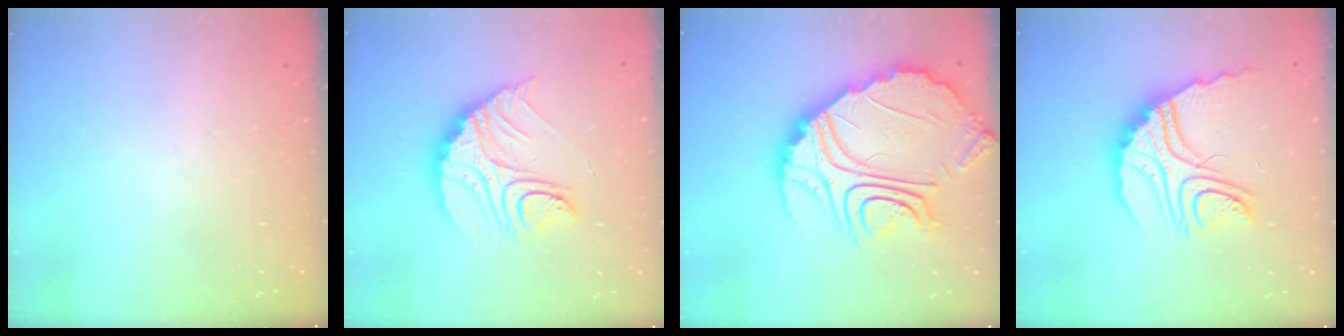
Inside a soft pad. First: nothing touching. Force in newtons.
{"total": 13.2, "press": 13.2, "slide": 1.0}
{"total": 21.8, "press": 21.7, "slide": 2.2}
{"total": 15.8, "press": 15.7, "slide": 1.6}